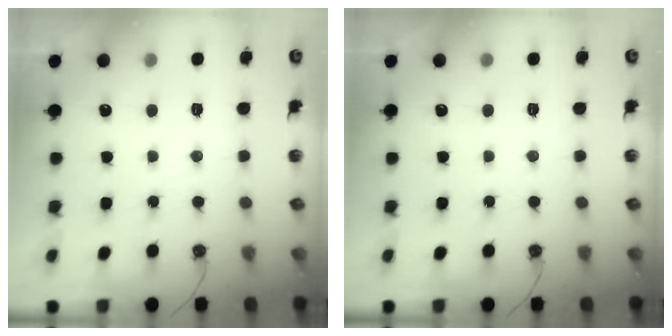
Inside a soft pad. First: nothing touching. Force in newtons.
{"total": 0.0}